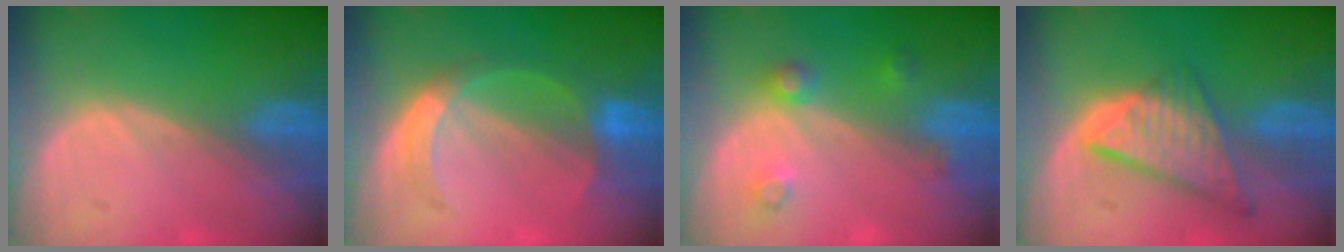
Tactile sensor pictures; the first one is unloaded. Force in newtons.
{"total": 5.7, "press": 5.4, "slide": 1.9}
{"total": 3.4, "press": 3.3, "slide": 0.9}
{"total": 8.6, "press": 7.3, "slide": 4.5}